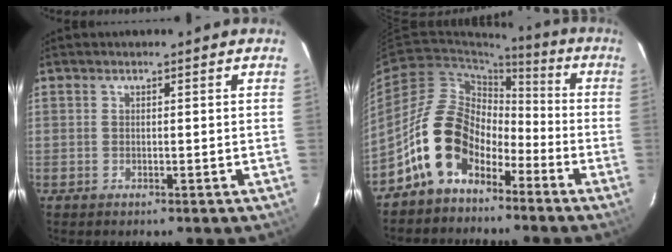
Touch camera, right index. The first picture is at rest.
{"total": 12.9, "force": [-7.4, 8.6, 6.3], "torque": [-0.120, 0.023, -0.129]}